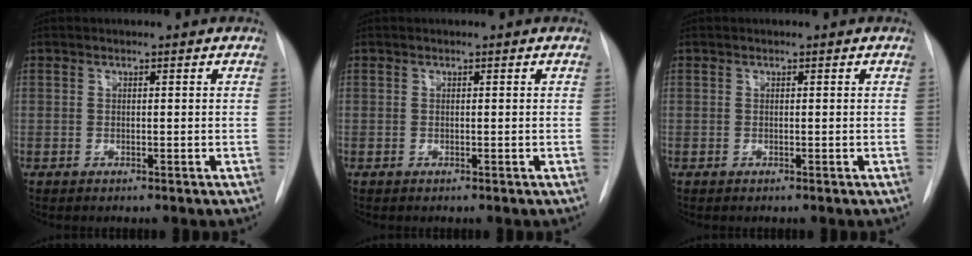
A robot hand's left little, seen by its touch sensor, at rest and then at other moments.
{"total": 0.0}
{"total": 0.0}